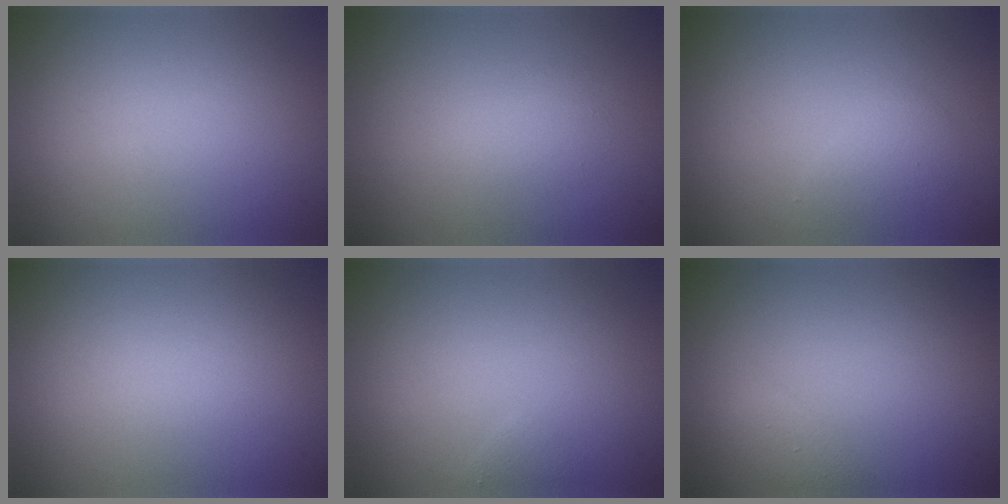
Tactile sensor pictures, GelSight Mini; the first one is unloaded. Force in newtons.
{"total": 1.3, "press": 1.3, "slide": 0.0}
{"total": 1.5, "press": 1.5, "slide": 0.2}
{"total": 0.0}
{"total": 0.7, "press": 0.7, "slide": 0.0}
{"total": 1.3, "press": 1.3, "slide": 0.0}